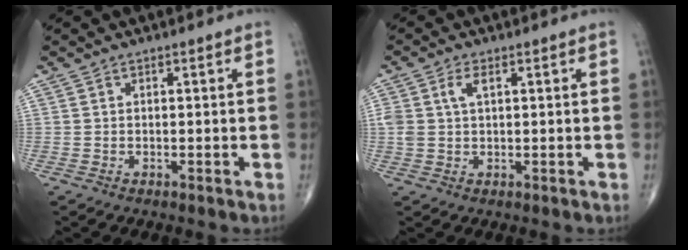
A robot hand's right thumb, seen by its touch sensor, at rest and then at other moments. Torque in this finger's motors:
{"motor_torque": [0.20, -0.09, 0.52, 0.18, 0.01]}